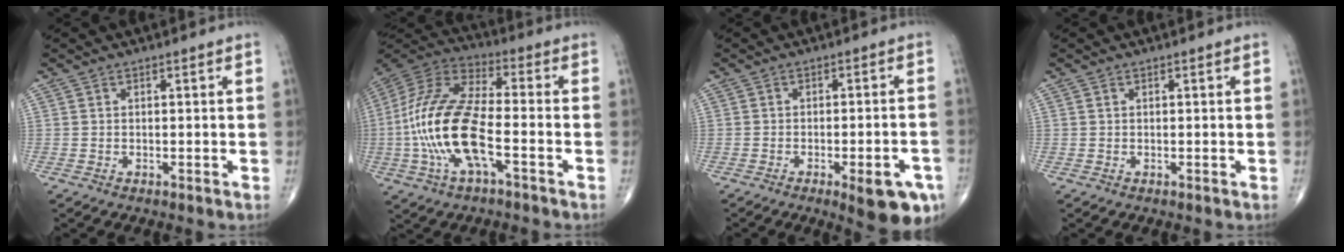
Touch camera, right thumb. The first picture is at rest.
{"total": 18.8, "force": [-4.2, 7.0, 17.0], "torque": [-0.371, 0.030, -0.080]}
{"total": 9.8, "force": [-4.6, 2.7, 8.2], "torque": [-0.088, 0.011, -0.052]}
{"total": 0.0}